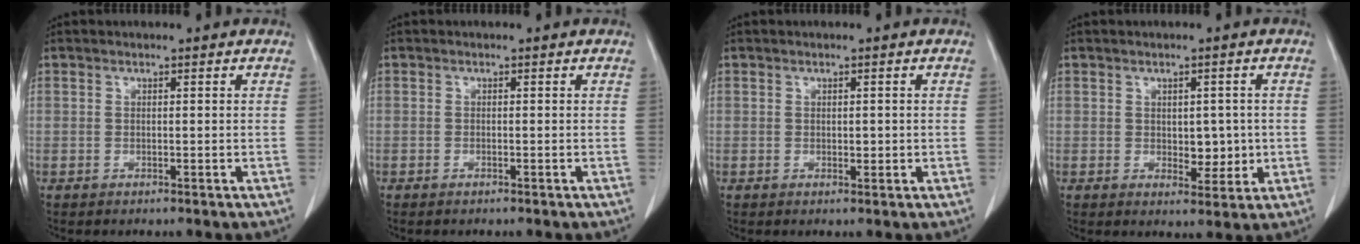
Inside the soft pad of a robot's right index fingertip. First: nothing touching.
{"total": 0.0}
{"total": 1.2, "force": [0.0, 0.7, 0.9], "torque": [-0.011, -0.001, 0.002]}
{"total": 4.3, "force": [0.0, 2.5, 3.4], "torque": [-0.039, -0.001, 0.008]}